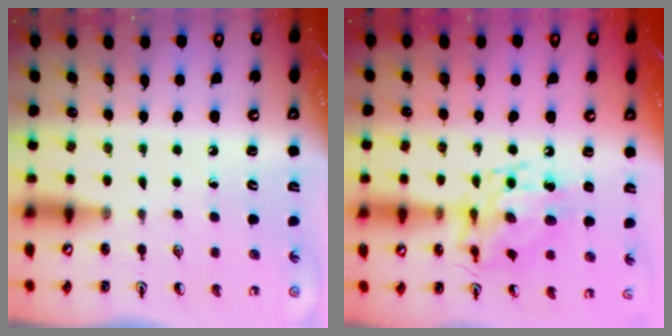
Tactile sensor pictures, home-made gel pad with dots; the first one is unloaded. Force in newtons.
{"total": 11.8, "press": 11.8, "slide": 1.0}